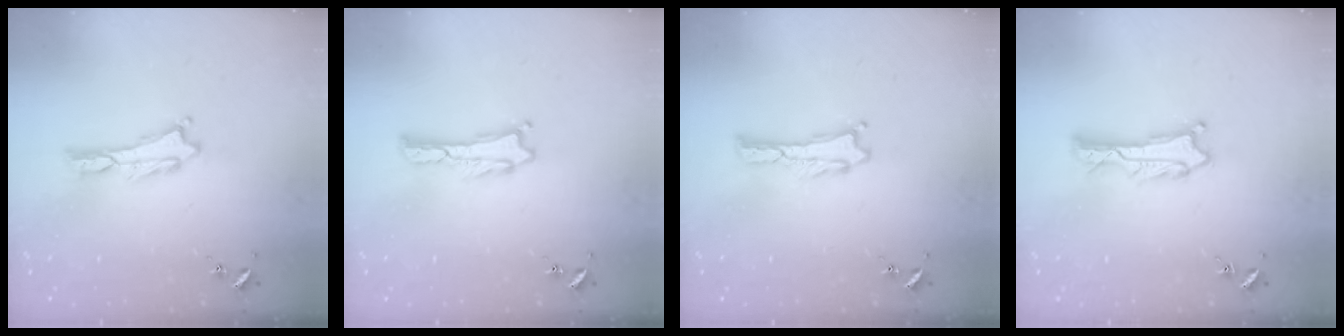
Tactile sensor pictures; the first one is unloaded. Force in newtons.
{"total": 0.0}
{"total": 0.0}
{"total": 1.2, "press": 1.2, "slide": 0.1}